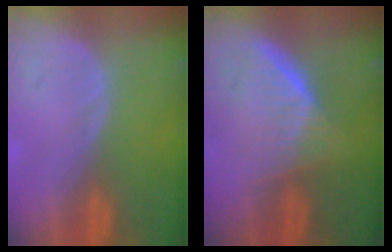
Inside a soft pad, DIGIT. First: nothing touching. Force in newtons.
{"total": 6.7, "press": 6.0, "slide": 2.9}